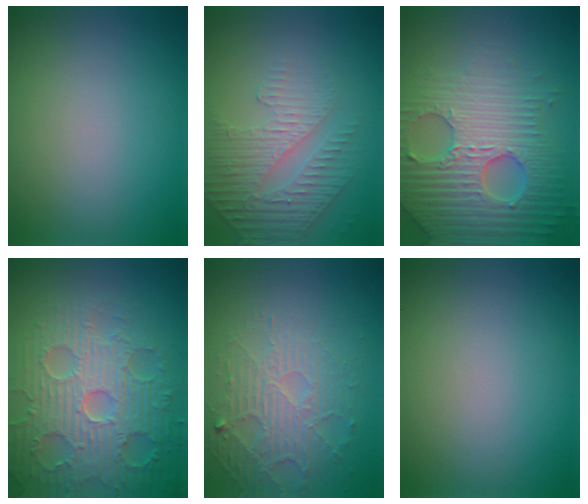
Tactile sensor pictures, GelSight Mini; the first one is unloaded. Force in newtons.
{"total": 4.7, "press": 3.1, "slide": 3.5}
{"total": 7.3, "press": 7.1, "slide": 1.8}
{"total": 8.4, "press": 6.4, "slide": 5.5}
{"total": 4.8, "press": 3.4, "slide": 3.4}
{"total": 0.0}